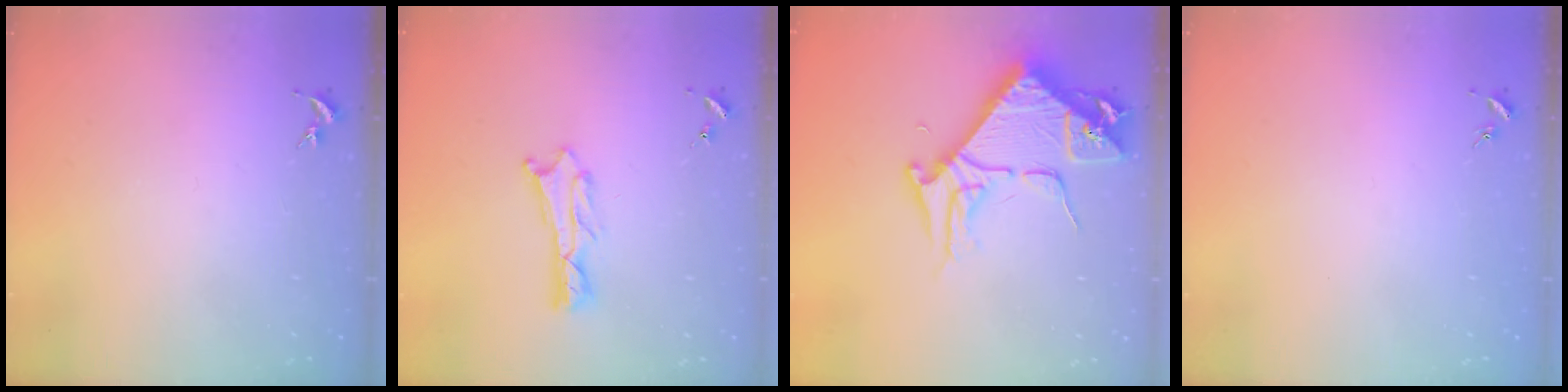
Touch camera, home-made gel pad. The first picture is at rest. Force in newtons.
{"total": 1.1, "press": 1.0, "slide": 0.2}
{"total": 8.3, "press": 8.2, "slide": 0.9}
{"total": 0.0}